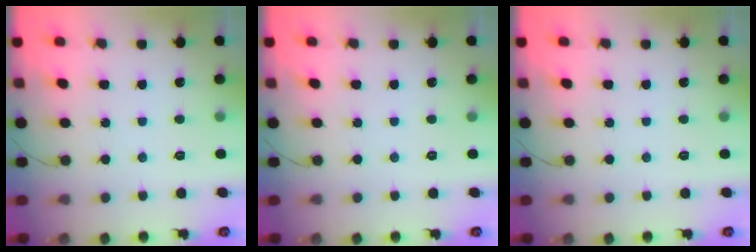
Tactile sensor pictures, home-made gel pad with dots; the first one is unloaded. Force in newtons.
{"total": 0.0}
{"total": 0.0}